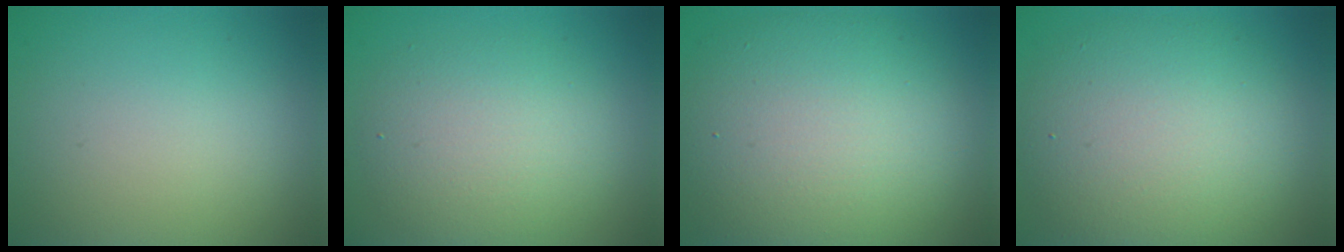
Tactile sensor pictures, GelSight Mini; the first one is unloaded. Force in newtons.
{"total": 5.0, "press": 5.0, "slide": 0.2}
{"total": 10.9, "press": 10.9, "slide": 0.6}
{"total": 8.4, "press": 8.4, "slide": 0.2}